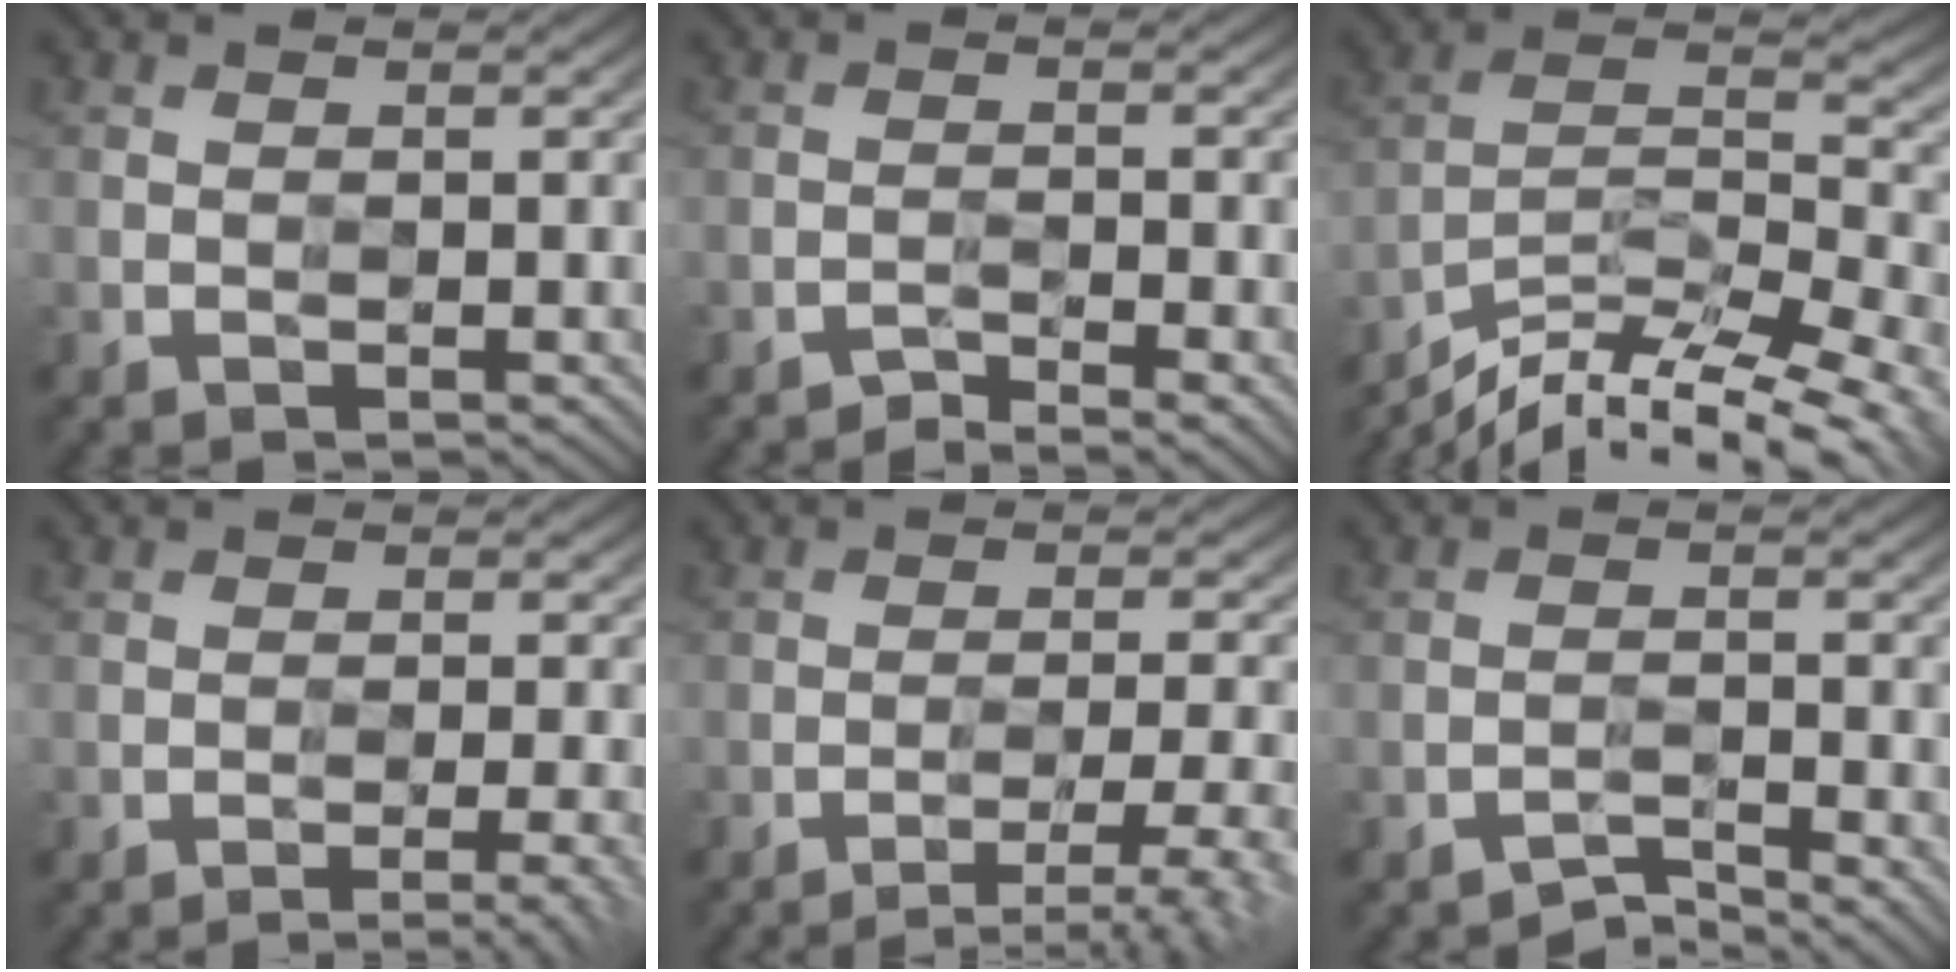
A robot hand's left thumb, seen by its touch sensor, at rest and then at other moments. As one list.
[{"total": 2.7, "force": [-2.3, 0.3, 1.4], "torque": [-0.021, 0.002, -0.048]}, {"total": 15.2, "force": [-12.0, 4.1, 8.3], "torque": [-0.151, -0.006, -0.193]}, {"total": 4.4, "force": [-2.8, 0.7, 3.4], "torque": [-0.044, 0.009, -0.047]}, {"total": 7.5, "force": [-5.0, 1.2, 5.5], "torque": [-0.088, 0.009, -0.070]}, {"total": 2.9, "force": [-2.7, 0.2, 1.0], "torque": [-0.013, 0.005, -0.053]}]